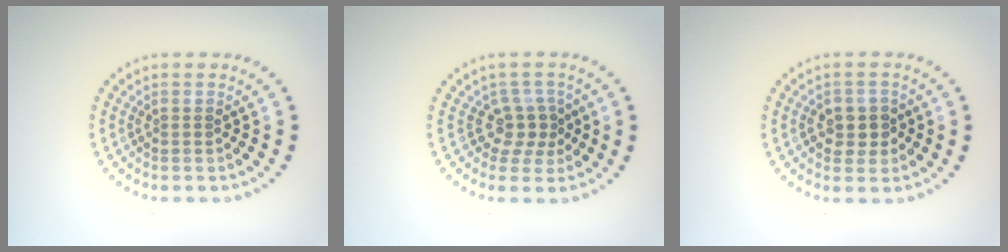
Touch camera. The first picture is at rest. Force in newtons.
{"total": 2.5, "press": 1.8, "slide": 1.7}
{"total": 2.5, "press": 2.4, "slide": 0.3}